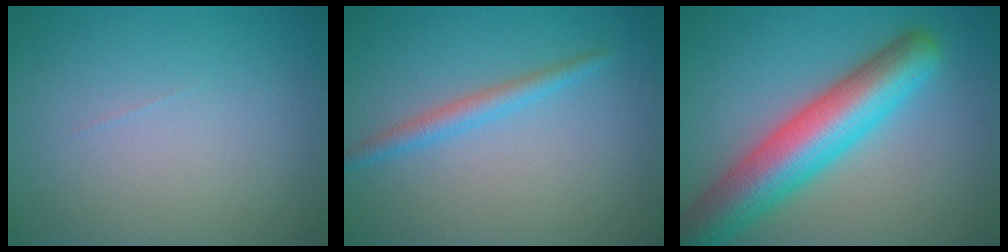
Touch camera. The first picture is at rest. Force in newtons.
{"total": 2.0, "press": 2.0, "slide": 0.1}
{"total": 9.2, "press": 9.2, "slide": 0.5}